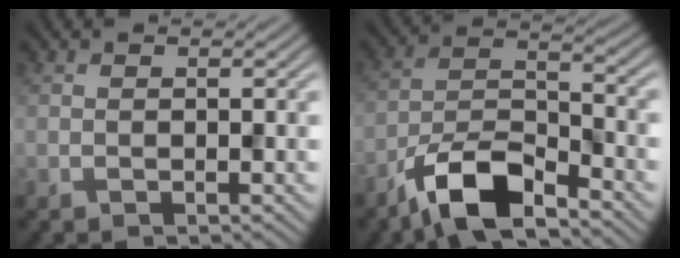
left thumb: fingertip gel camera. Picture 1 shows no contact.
{"total": 9.3, "force": [-6.6, 2.8, 6.0], "torque": [-0.109, 0.000, -0.141]}